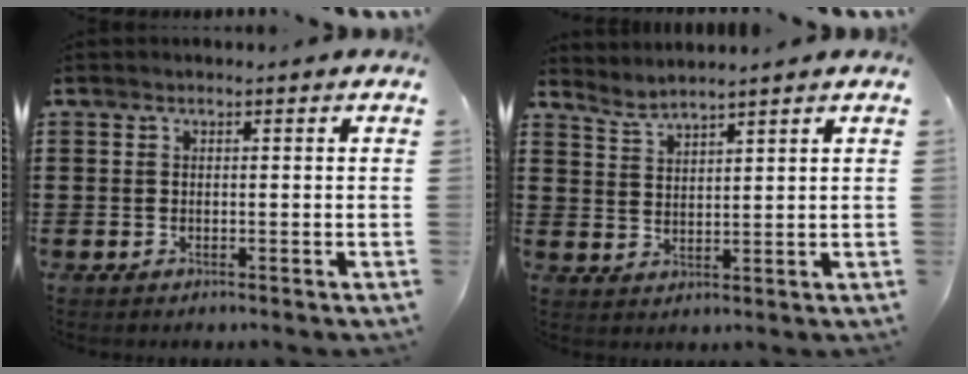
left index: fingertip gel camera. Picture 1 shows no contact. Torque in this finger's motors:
{"motor_torque": [2.14, 0.00, -0.05, -0.01]}